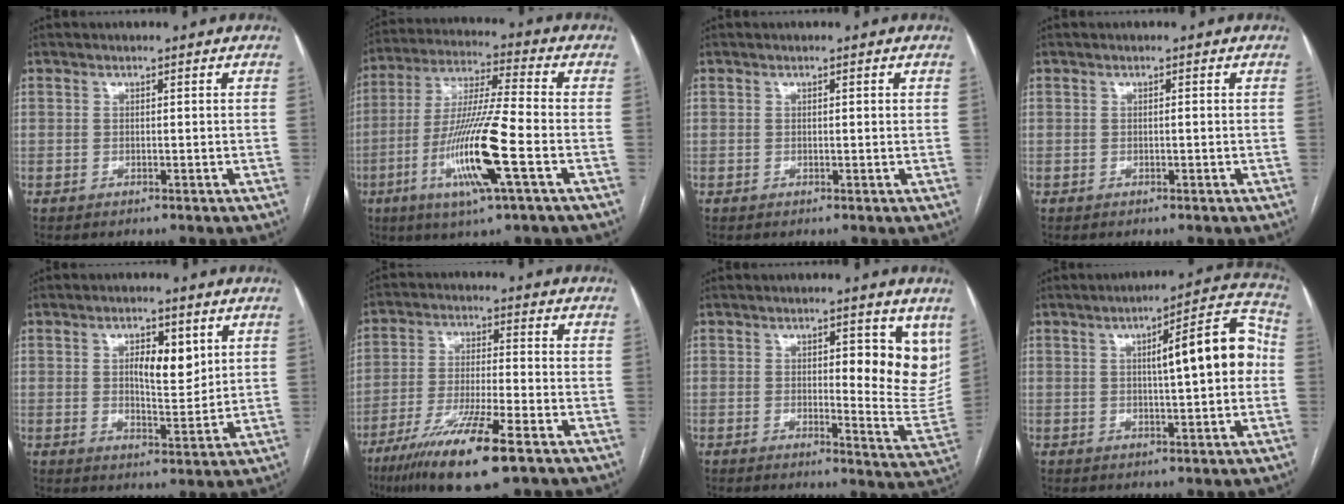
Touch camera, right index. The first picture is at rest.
{"total": 15.1, "force": [-5.0, 0.1, 14.3], "torque": [-0.291, -0.015, -0.094]}
{"total": 0.6, "force": [0.2, 0.1, 0.5], "torque": [-0.010, 0.001, 0.002]}
{"total": 0.0}
{"total": 4.5, "force": [1.9, 2.1, 3.5], "torque": [-0.051, -0.007, 0.032]}
{"total": 13.5, "force": [-8.0, 1.0, 10.9], "torque": [-0.209, -0.033, -0.140]}
{"total": 10.4, "force": [4.1, 3.1, 9.1], "torque": [-0.092, -0.021, 0.050]}
{"total": 11.9, "force": [1.1, 2.3, 11.7], "torque": [-0.154, 0.038, 0.013]}